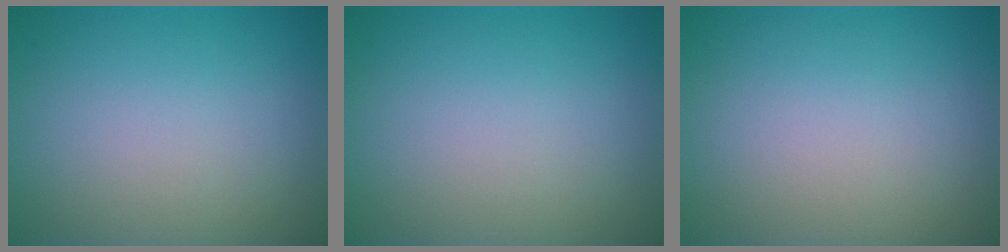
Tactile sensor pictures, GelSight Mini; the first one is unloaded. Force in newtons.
{"total": 0.0}
{"total": 0.0}